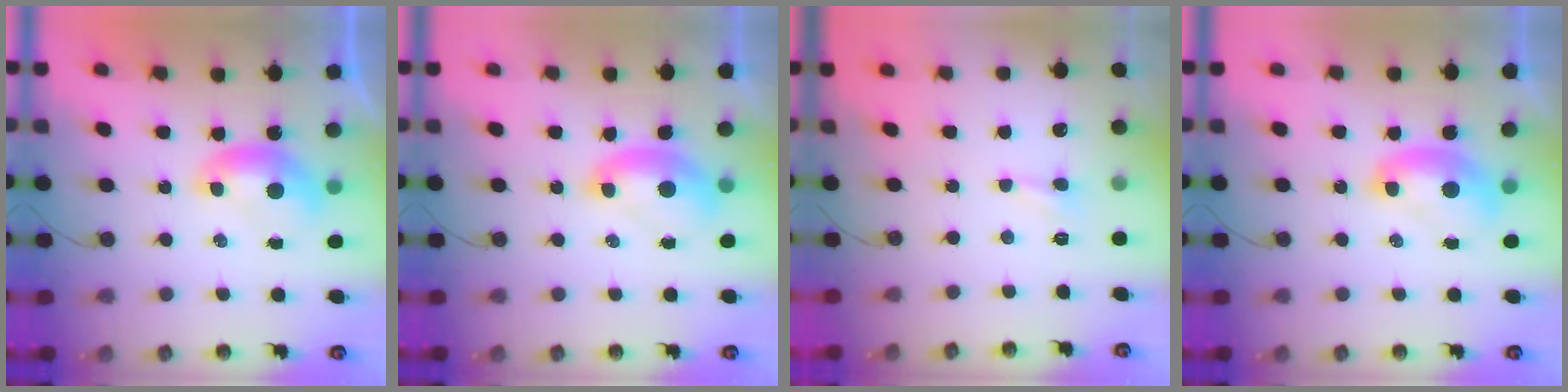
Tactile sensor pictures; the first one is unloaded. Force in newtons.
{"total": 2.3, "press": 2.3, "slide": 0.6}
{"total": 1.2, "press": 1.1, "slide": 0.5}
{"total": 2.2, "press": 2.2, "slide": 0.1}